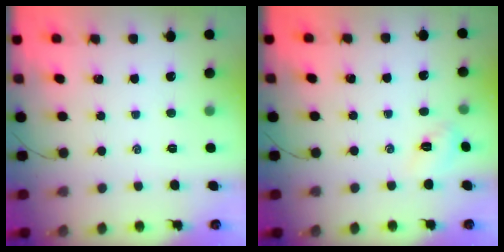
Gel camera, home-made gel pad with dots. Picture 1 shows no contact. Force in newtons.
{"total": 5.0, "press": 4.8, "slide": 1.5}